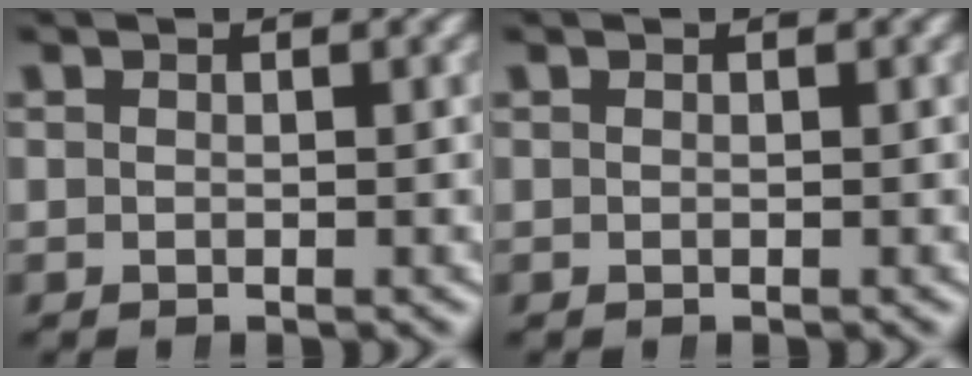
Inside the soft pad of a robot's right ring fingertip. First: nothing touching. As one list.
[{"total": 0.0}]